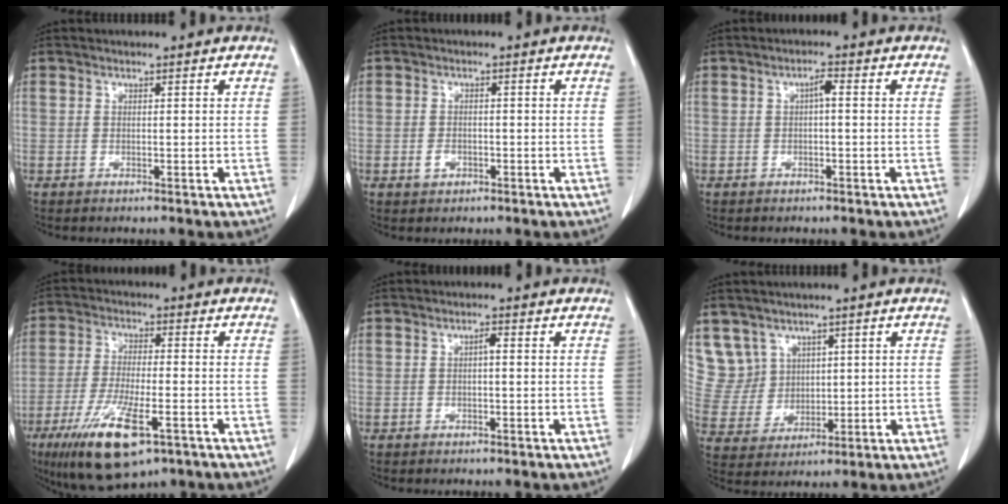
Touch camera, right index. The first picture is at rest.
{"total": 1.7, "force": [-0.8, 1.3, 0.9], "torque": [-0.018, 0.003, -0.008]}
{"total": 1.6, "force": [0.1, 0.3, 1.5], "torque": [-0.030, 0.006, 0.003]}
{"total": 12.6, "force": [-6.7, 3.1, 10.2], "torque": [-0.200, -0.026, -0.108]}
{"total": 0.8, "force": [0.0, 0.2, 0.8], "torque": [-0.018, 0.002, 0.000]}
{"total": 7.3, "force": [4.1, 6.0, -0.1], "torque": [-0.006, 0.018, 0.098]}